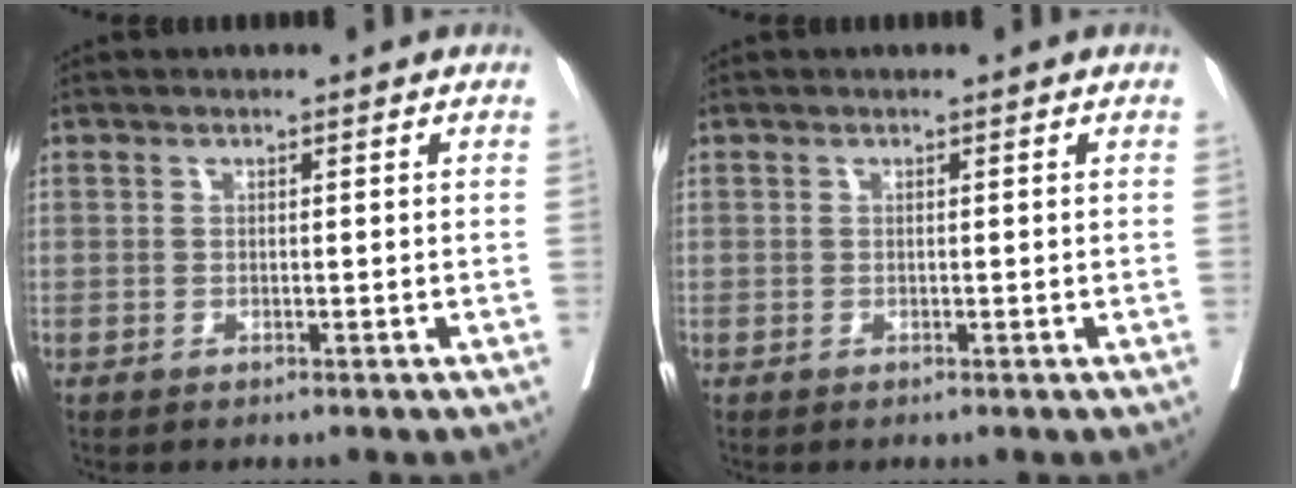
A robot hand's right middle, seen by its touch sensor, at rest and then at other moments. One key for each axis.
{"total": 0.0}